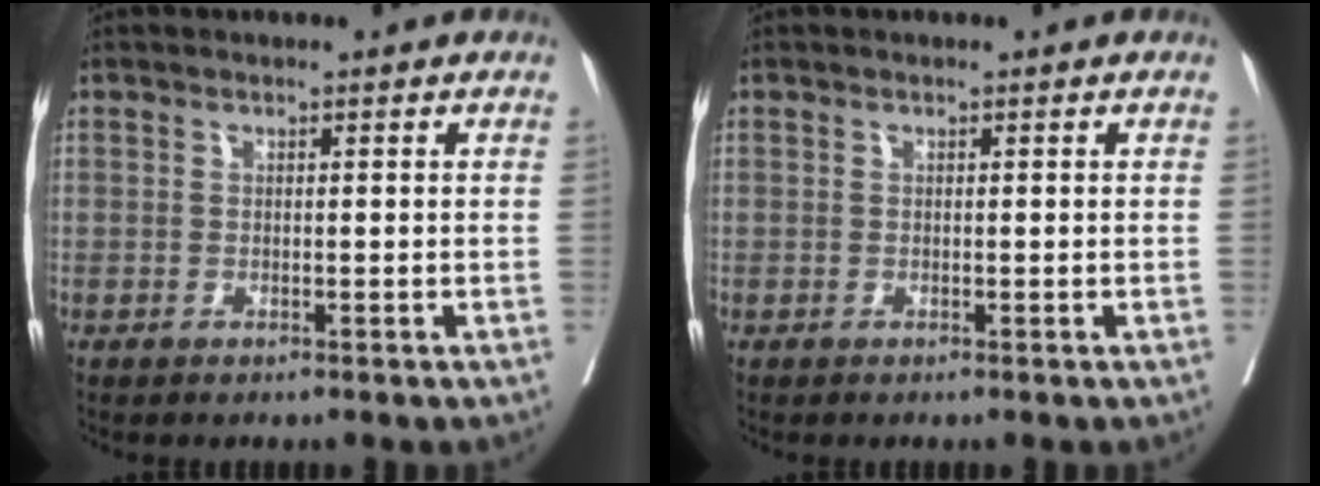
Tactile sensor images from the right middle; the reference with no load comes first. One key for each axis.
{"total": 0.0}